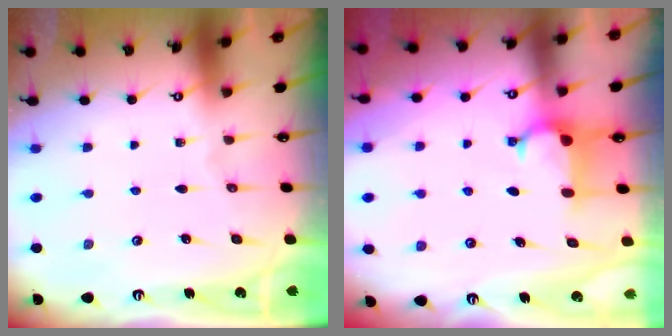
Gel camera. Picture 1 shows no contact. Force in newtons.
{"total": 1.9, "press": 1.8, "slide": 0.7}